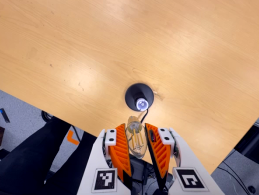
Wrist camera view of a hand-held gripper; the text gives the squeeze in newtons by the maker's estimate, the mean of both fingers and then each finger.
{"total": 10.5, "left": 10.6, "right": 10.5}